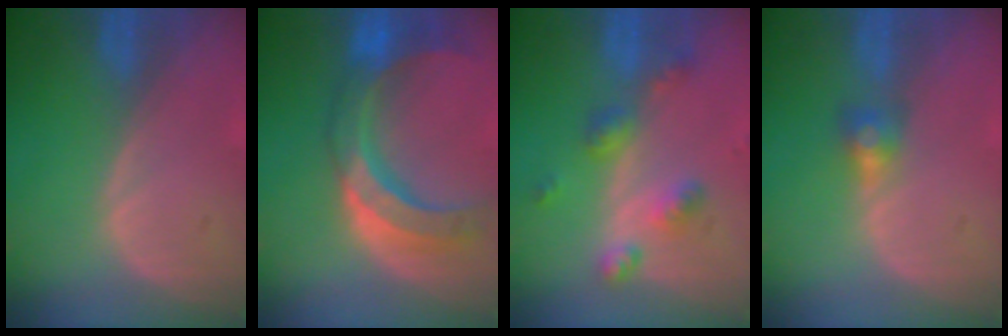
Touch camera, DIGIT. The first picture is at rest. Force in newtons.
{"total": 11.4, "press": 9.6, "slide": 6.1}
{"total": 6.0, "press": 5.3, "slide": 2.8}
{"total": 2.8, "press": 2.5, "slide": 1.3}